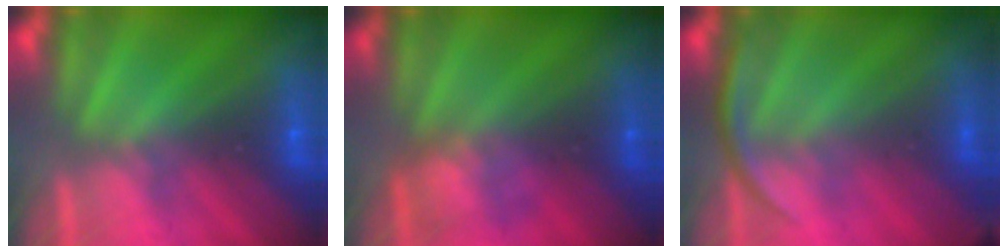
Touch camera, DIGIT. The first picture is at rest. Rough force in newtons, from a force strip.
{"total": 2.4}
{"total": 3.3}